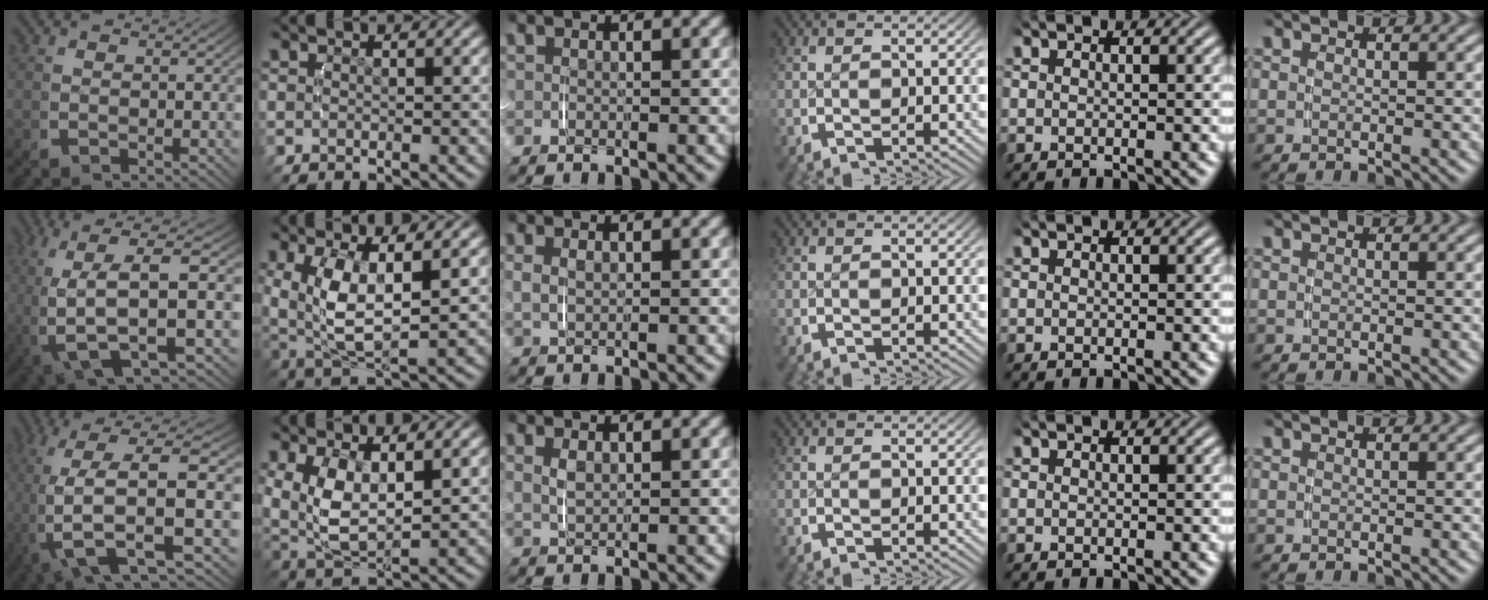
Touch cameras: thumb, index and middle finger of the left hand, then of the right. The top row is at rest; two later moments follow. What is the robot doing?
{"motion": "lift_and_place", "object": "backpack"}